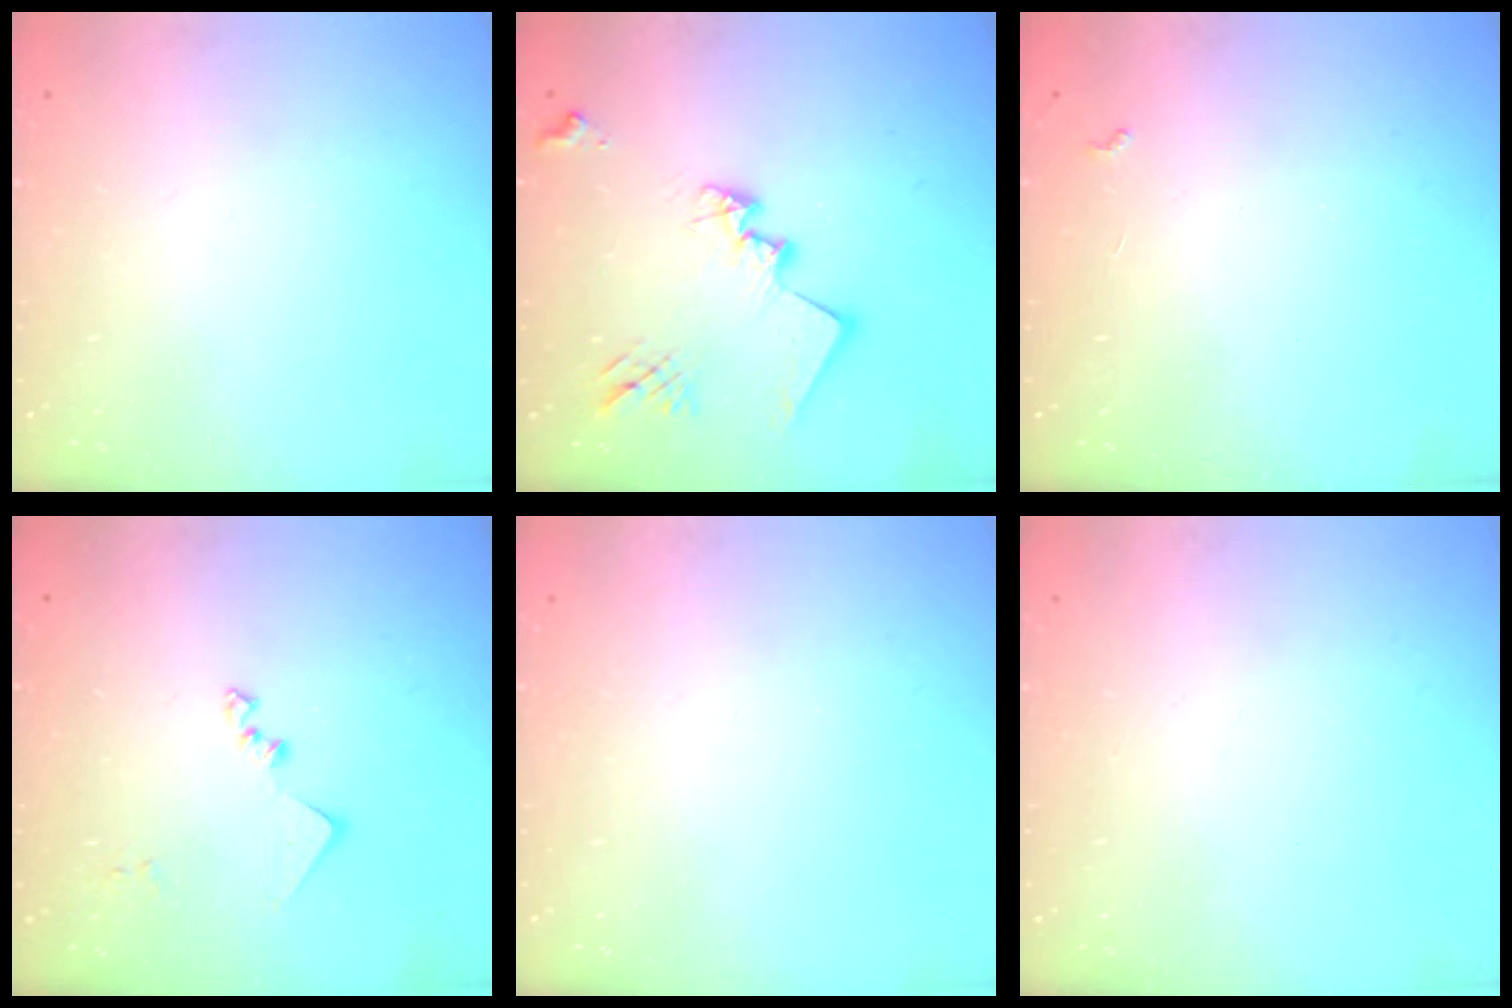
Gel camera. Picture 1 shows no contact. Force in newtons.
{"total": 15.2, "press": 15.2, "slide": 0.4}
{"total": 2.9, "press": 2.9, "slide": 0.5}
{"total": 9.6, "press": 9.6, "slide": 0.1}
{"total": 0.0}
{"total": 0.0}